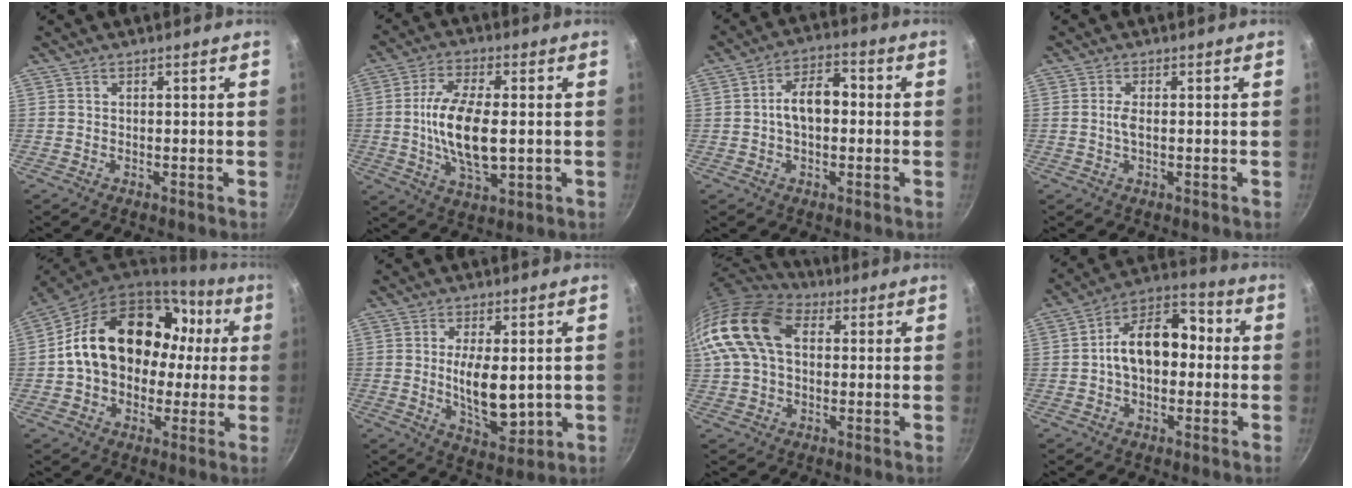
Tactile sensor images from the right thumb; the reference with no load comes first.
{"total": 13.7, "force": [-0.3, 6.1, 12.2], "torque": [-0.229, 0.000, -0.006]}
{"total": 8.2, "force": [-0.1, 4.9, 6.5], "torque": [-0.084, 0.028, -0.010]}
{"total": 1.8, "force": [0.0, 0.6, 1.7], "torque": [-0.041, 0.002, -0.002]}
{"total": 23.4, "force": [3.0, 17.1, 15.8], "torque": [-0.240, 0.048, 0.052]}
{"total": 10.2, "force": [0.4, 4.5, 9.1], "torque": [-0.145, -0.019, 0.020]}
{"total": 17.5, "force": [3.4, 11.7, 12.6], "torque": [-0.238, 0.028, 0.048]}
{"total": 14.3, "force": [0.0, 9.4, 10.8], "torque": [-0.131, 0.046, -0.016]}